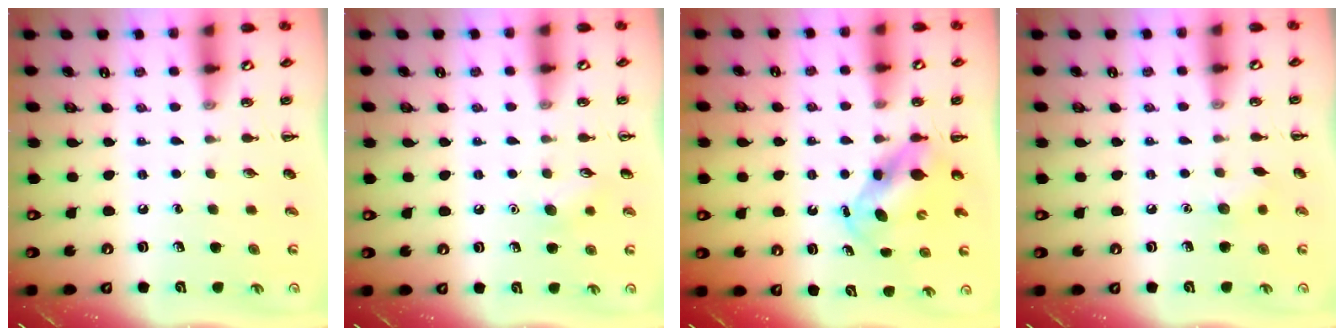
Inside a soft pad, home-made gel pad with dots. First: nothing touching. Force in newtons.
{"total": 7.6, "press": 7.4, "slide": 1.8}
{"total": 5.8, "press": 5.8, "slide": 0.6}
{"total": 5.0, "press": 4.8, "slide": 1.4}